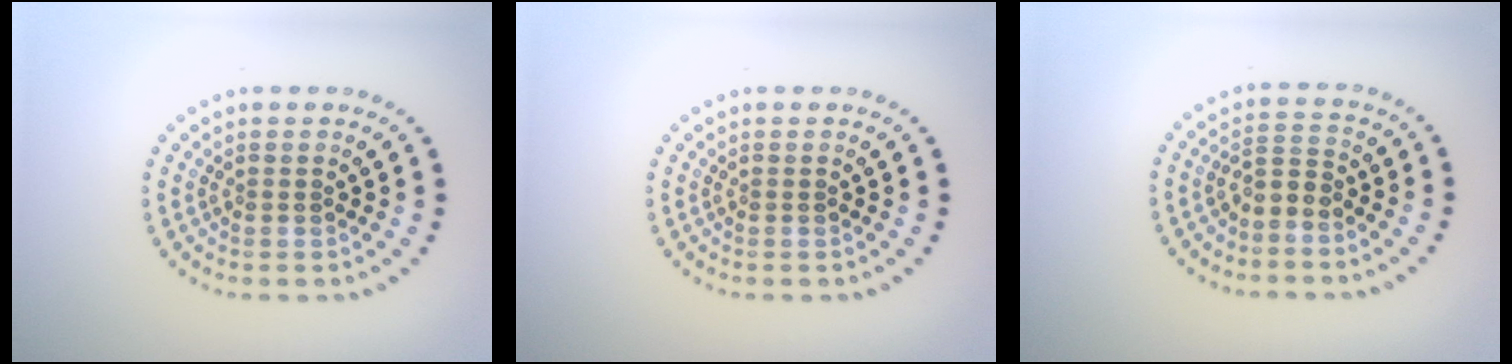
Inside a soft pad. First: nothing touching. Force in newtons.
{"total": 0.0}
{"total": 2.0, "press": 1.5, "slide": 1.3}